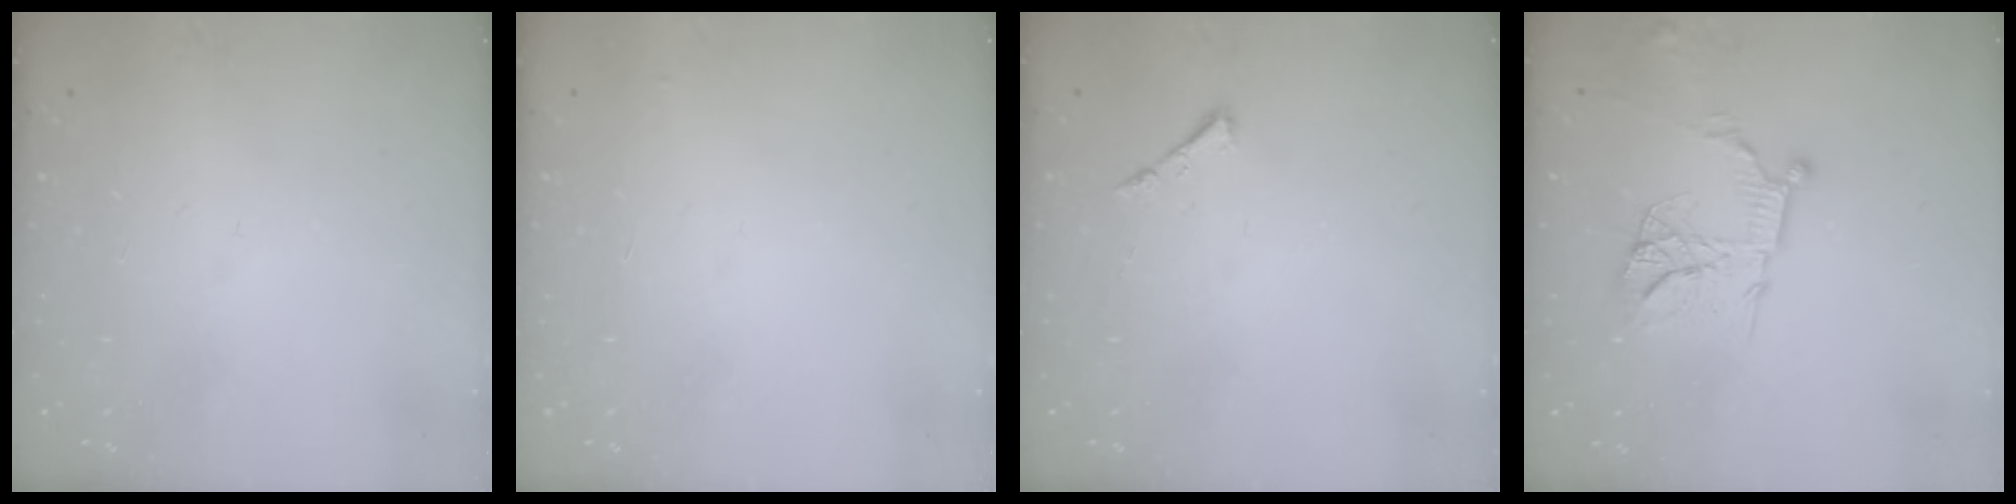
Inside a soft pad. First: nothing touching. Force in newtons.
{"total": 2.9, "press": 2.9, "slide": 0.1}
{"total": 3.7, "press": 3.6, "slide": 0.5}
{"total": 14.7, "press": 14.7, "slide": 1.6}